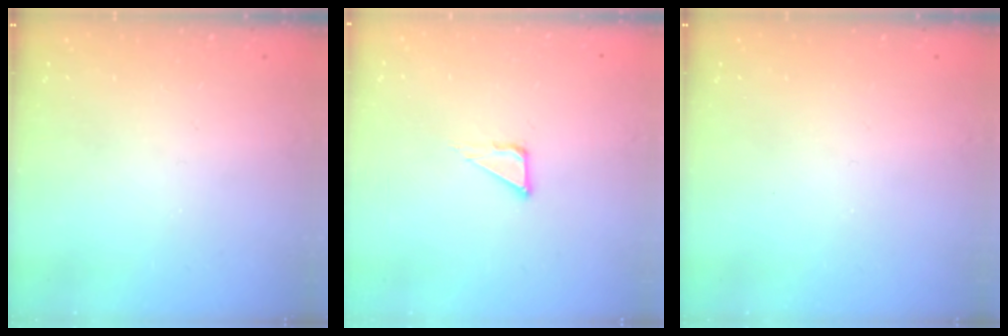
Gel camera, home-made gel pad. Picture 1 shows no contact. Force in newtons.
{"total": 3.6, "press": 3.6, "slide": 0.3}
{"total": 0.0}